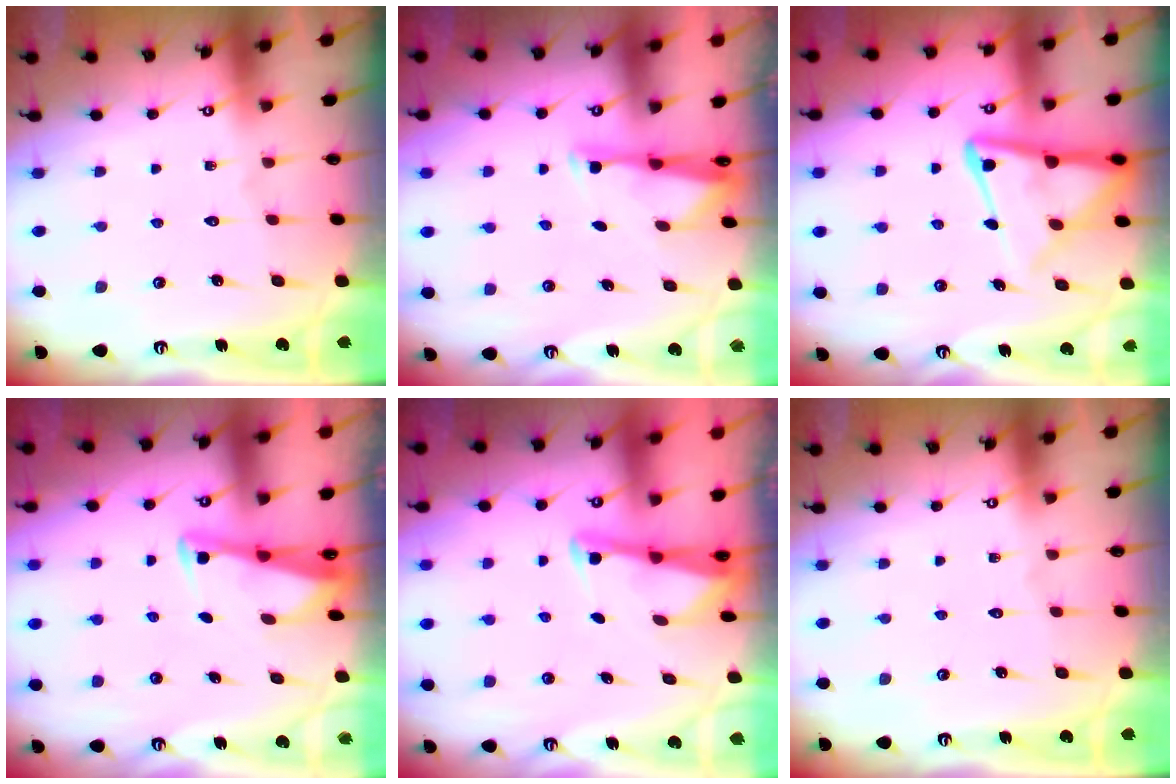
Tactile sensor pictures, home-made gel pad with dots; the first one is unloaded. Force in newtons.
{"total": 3.1, "press": 3.0, "slide": 0.6}
{"total": 12.0, "press": 11.9, "slide": 1.2}
{"total": 2.8, "press": 2.8, "slide": 0.3}
{"total": 2.9, "press": 2.9, "slide": 0.2}
{"total": 0.0}